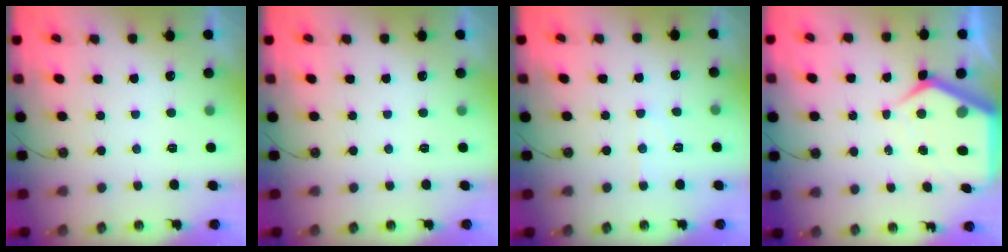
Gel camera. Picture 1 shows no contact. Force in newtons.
{"total": 0.0}
{"total": 5.3, "press": 5.3, "slide": 0.2}
{"total": 8.4, "press": 8.3, "slide": 0.8}